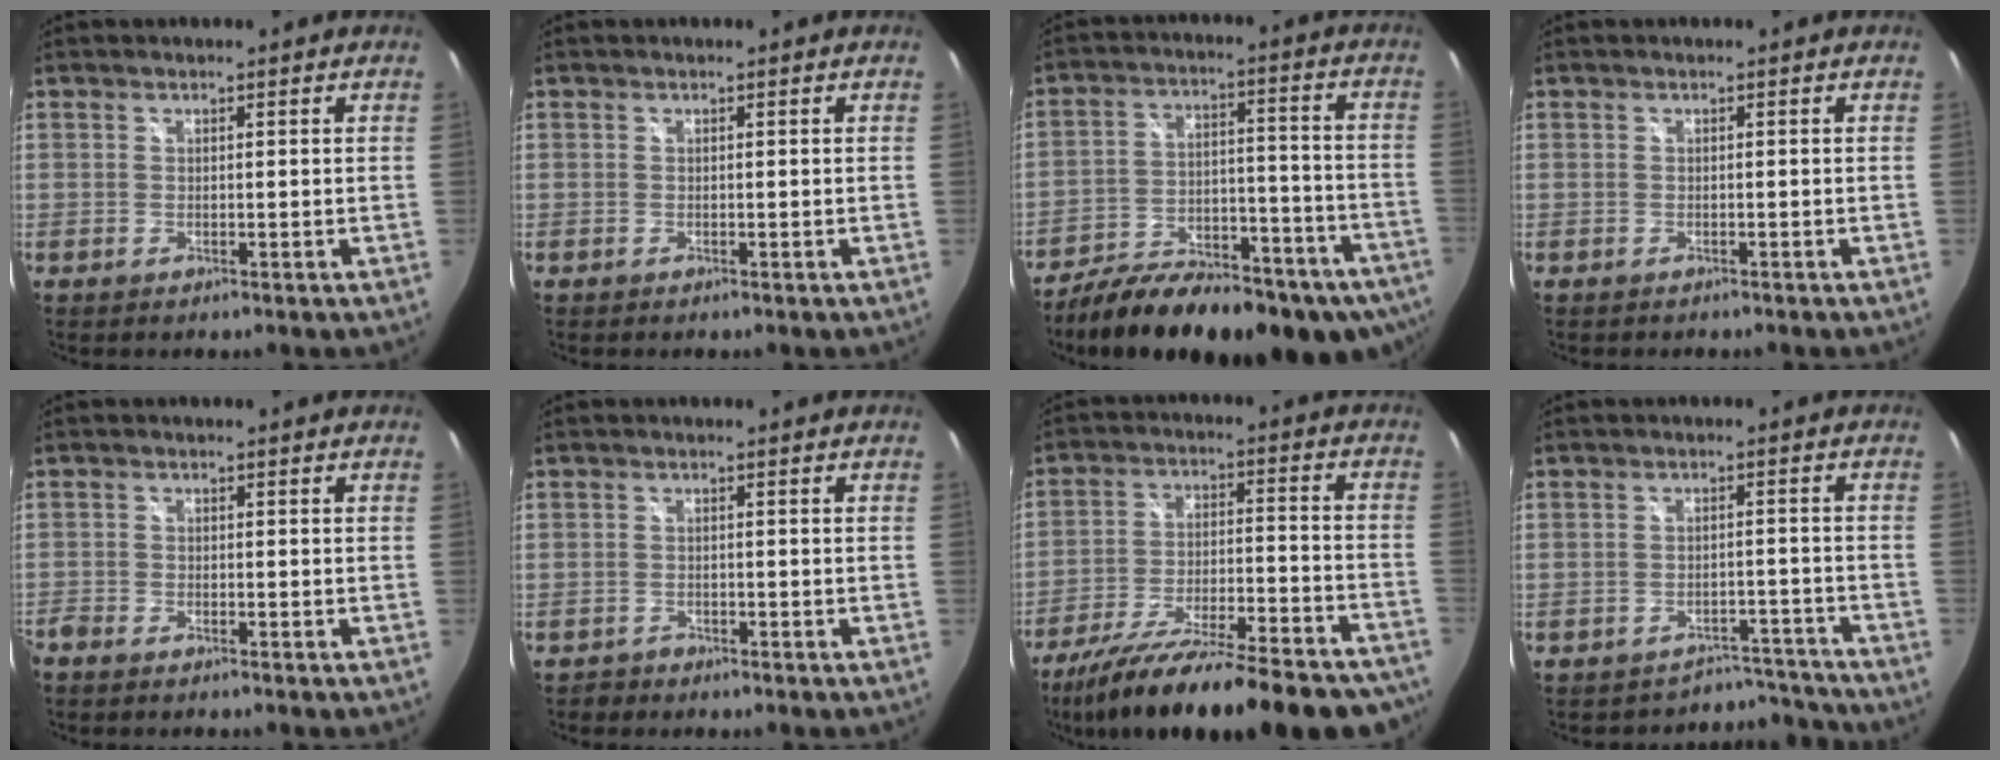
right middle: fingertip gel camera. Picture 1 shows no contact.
{"total": 0.0}
{"total": 25.8, "force": [-18.4, 10.0, 15.0], "torque": [-0.249, -0.028, -0.245]}
{"total": 0.6, "force": [-0.6, 0.2, 0.2], "torque": [-0.005, 0.000, -0.007]}
{"total": 2.8, "force": [-2.6, 0.8, 0.7], "torque": [-0.028, -0.011, -0.052]}
{"total": 1.5, "force": [-1.3, 0.8, -0.2], "torque": [-0.002, 0.002, -0.023]}
{"total": 29.6, "force": [-24.8, 6.0, 15.0], "torque": [-0.245, -0.052, -0.348]}
{"total": 6.1, "force": [-5.7, 1.5, -1.4], "torque": [0.031, 0.029, -0.077]}